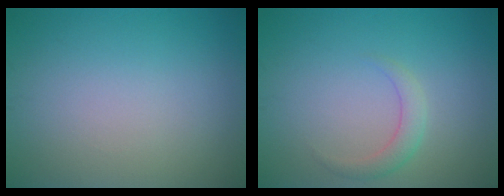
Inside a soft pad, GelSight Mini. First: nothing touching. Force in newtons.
{"total": 1.7, "press": 1.7, "slide": 0.0}